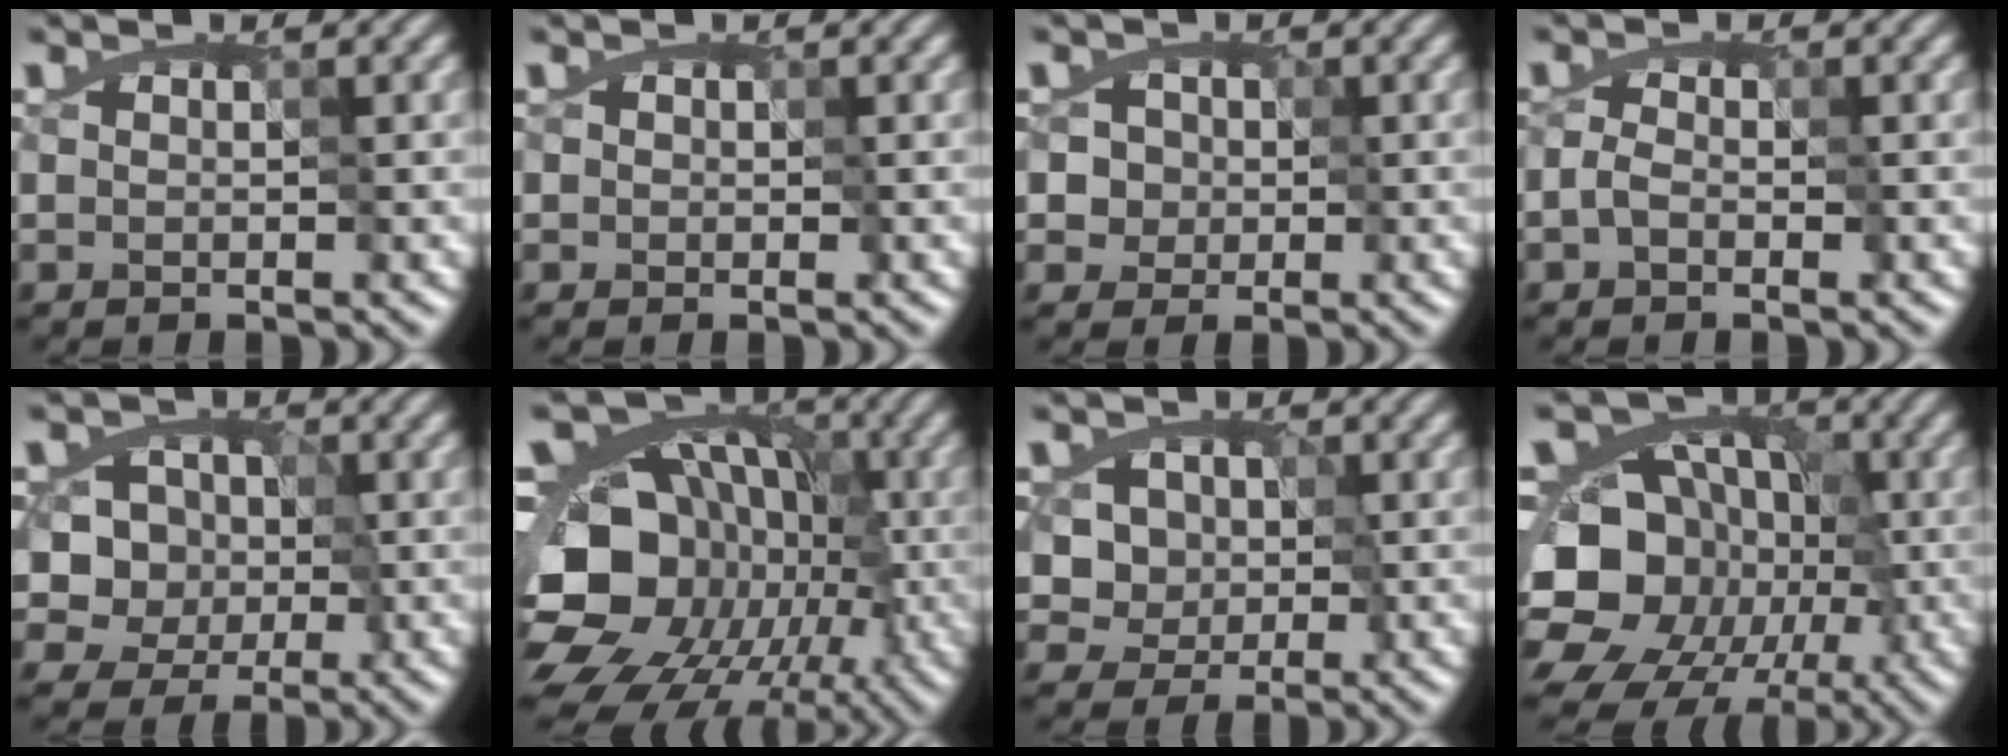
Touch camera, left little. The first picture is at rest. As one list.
[{"total": 0.6, "force": [0.1, 0.5, 0.0], "torque": [-0.006, 0.003, 0.008]}, {"total": 3.3, "force": [-0.1, 3.2, 0.9], "torque": [-0.006, 0.008, -0.003]}, {"total": 2.1, "force": [-1.6, 1.2, 0.8], "torque": [-0.014, 0.002, -0.028]}, {"total": 7.3, "force": [-1.3, 6.5, 3.0], "torque": [-0.036, 0.025, -0.052]}, {"total": 18.4, "force": [-6.1, 15.4, 8.0], "torque": [-0.156, 0.002, -0.121]}, {"total": 6.3, "force": [-0.2, 5.6, 2.9], "torque": [-0.025, 0.013, -0.021]}, {"total": 17.8, "force": [-6.8, 15.2, 6.3], "torque": [-0.122, -0.010, -0.135]}]